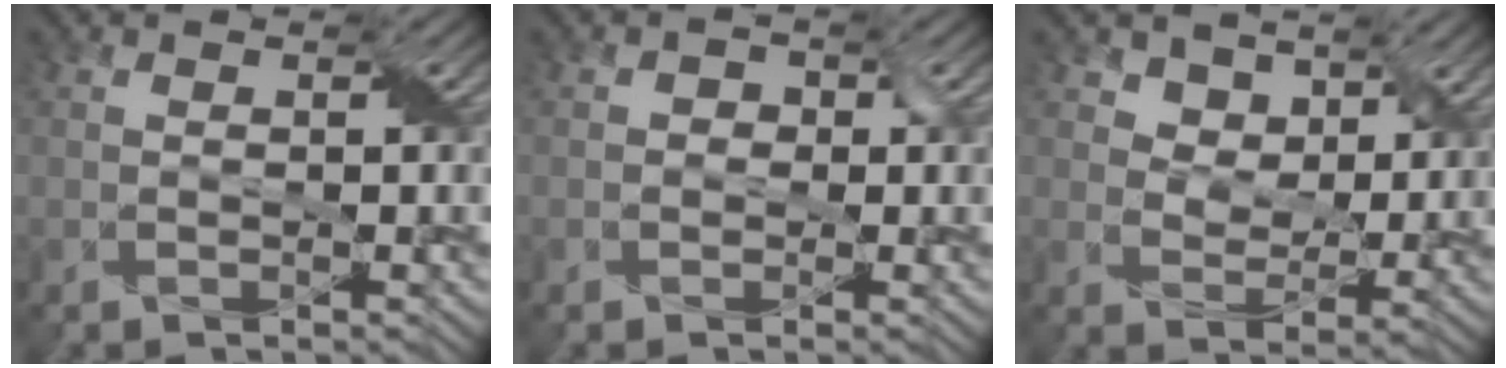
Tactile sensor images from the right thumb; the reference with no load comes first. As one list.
[{"total": 1.5, "force": [-0.1, 1.4, 0.5], "torque": [-0.004, 0.001, -0.005]}, {"total": 5.1, "force": [3.3, 3.4, 1.8], "torque": [-0.050, -0.021, 0.062]}]